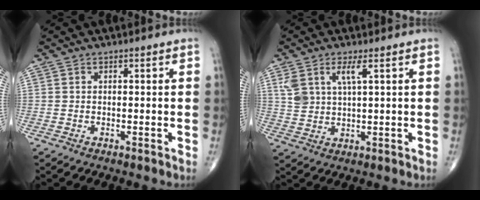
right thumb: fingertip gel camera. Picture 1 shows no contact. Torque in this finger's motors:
{"motor_torque": [0.11, 0.20, 0.60, 0.30, 0.06]}